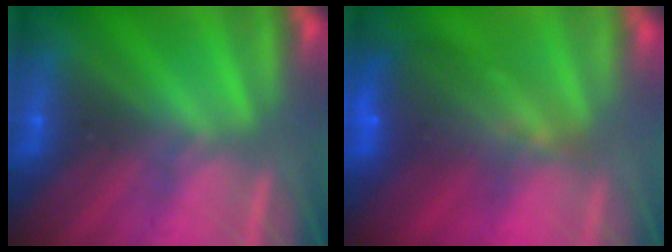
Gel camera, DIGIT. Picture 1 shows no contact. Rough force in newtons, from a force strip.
{"total": 5.8}